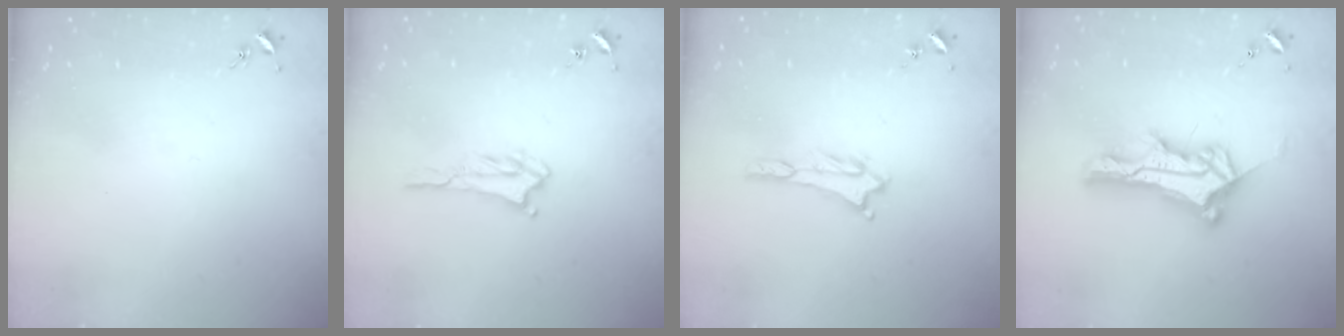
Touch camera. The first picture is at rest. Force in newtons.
{"total": 2.3, "press": 2.2, "slide": 0.4}
{"total": 0.7, "press": 0.7, "slide": 0.2}
{"total": 10.1, "press": 10.0, "slide": 0.7}